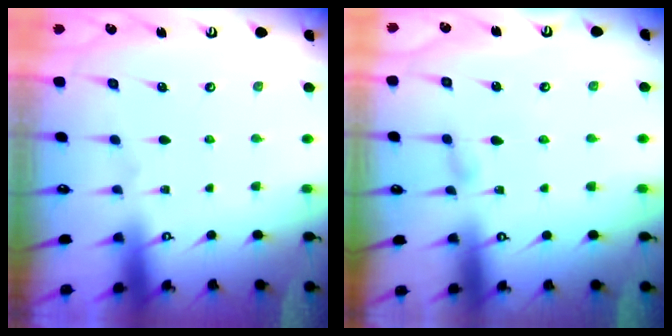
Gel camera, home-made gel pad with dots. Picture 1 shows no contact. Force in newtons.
{"total": 5.2, "press": 5.1, "slide": 0.7}